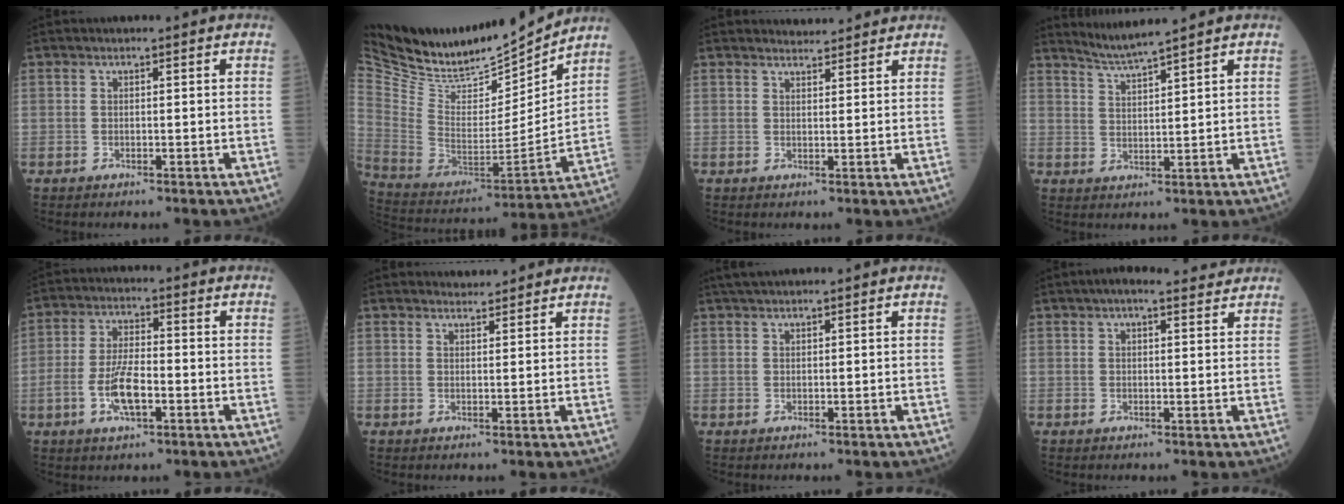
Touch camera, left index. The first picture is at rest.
{"total": 25.6, "force": [23.0, 6.8, 8.8], "torque": [-0.201, -0.033, 0.389]}
{"total": 3.5, "force": [3.5, 0.6, 0.1], "torque": [-0.007, 0.012, 0.044]}
{"total": 4.1, "force": [3.7, -1.4, 0.8], "torque": [-0.024, -0.010, 0.078]}
{"total": 7.3, "force": [-2.6, 2.5, 6.3], "torque": [-0.132, -0.002, -0.050]}
{"total": 2.5, "force": [2.5, 0.5, -0.1], "torque": [-0.005, 0.010, 0.036]}
{"total": 2.1, "force": [1.8, 0.0, 1.0], "torque": [-0.015, 0.018, 0.034]}
{"total": 5.8, "force": [4.9, 1.3, 2.8], "torque": [-0.041, 0.025, 0.062]}